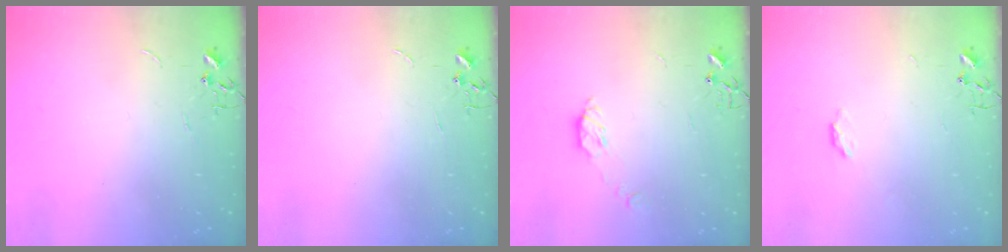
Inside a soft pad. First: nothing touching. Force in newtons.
{"total": 0.0}
{"total": 6.4, "press": 6.4, "slide": 0.3}
{"total": 2.8, "press": 2.7, "slide": 0.5}